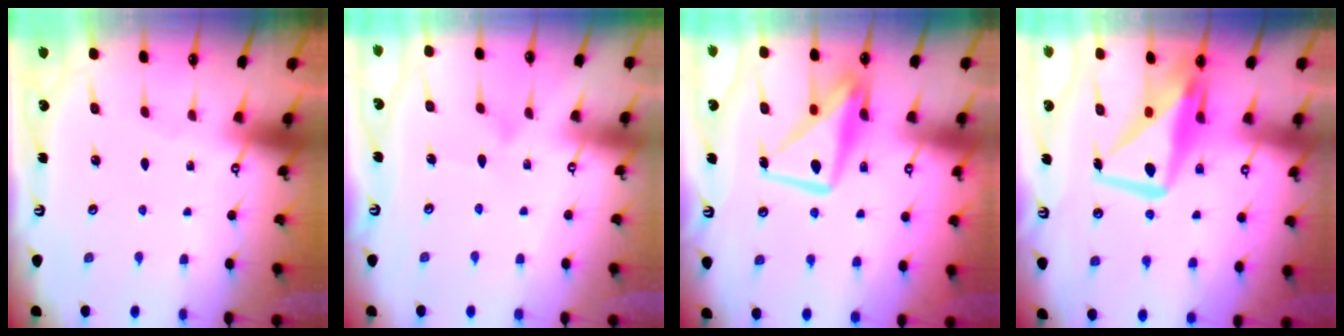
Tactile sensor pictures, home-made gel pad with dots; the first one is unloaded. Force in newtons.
{"total": 9.1, "press": 9.1, "slide": 0.3}
{"total": 12.7, "press": 12.6, "slide": 1.5}
{"total": 13.4, "press": 13.4, "slide": 1.3}